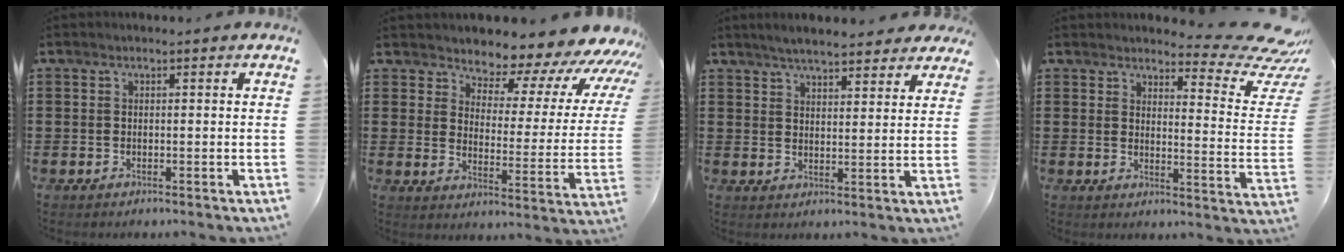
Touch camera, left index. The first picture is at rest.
{"total": 5.9, "force": [5.6, 1.5, 1.0], "torque": [-0.037, -0.056, 0.091]}
{"total": 4.7, "force": [4.4, 0.6, 1.6], "torque": [-0.044, -0.008, 0.080]}
{"total": 6.8, "force": [5.6, 1.4, 3.6], "torque": [-0.054, -0.047, 0.092]}